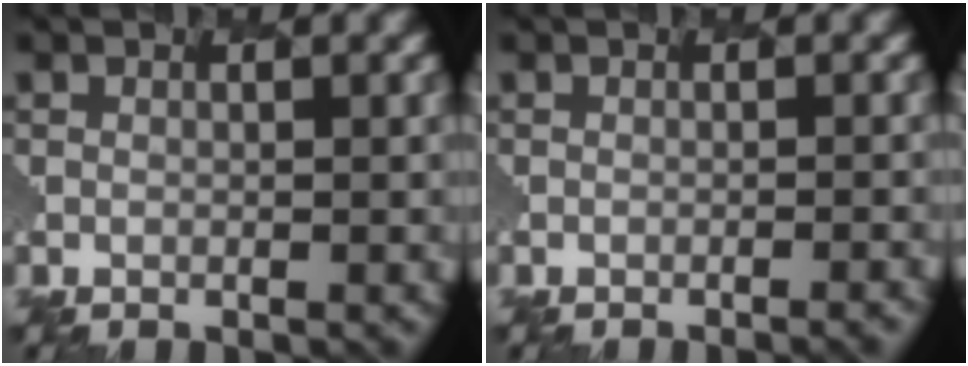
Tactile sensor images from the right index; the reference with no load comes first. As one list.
[{"total": 1.7, "force": [-1.1, 0.5, 1.2], "torque": [-0.001, 0.011, -0.017]}]